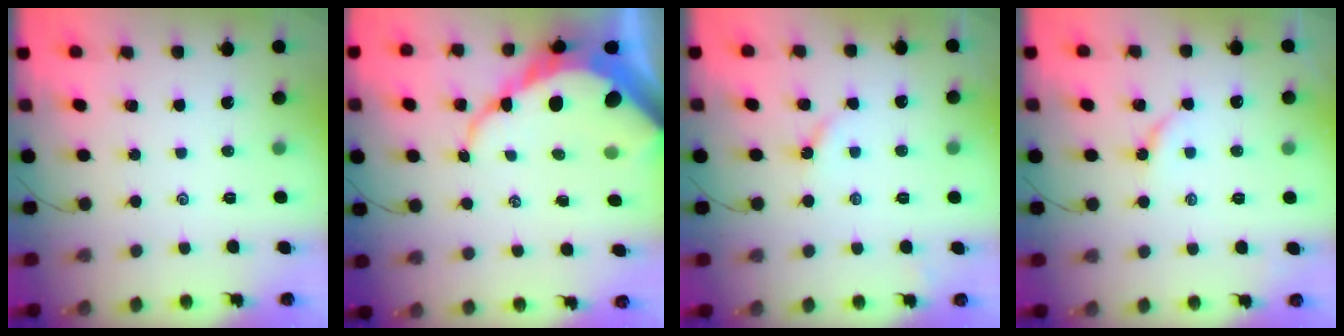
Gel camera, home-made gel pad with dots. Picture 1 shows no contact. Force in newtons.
{"total": 15.1, "press": 15.0, "slide": 1.4}
{"total": 2.8, "press": 2.8, "slide": 0.3}
{"total": 2.5, "press": 2.4, "slide": 0.4}